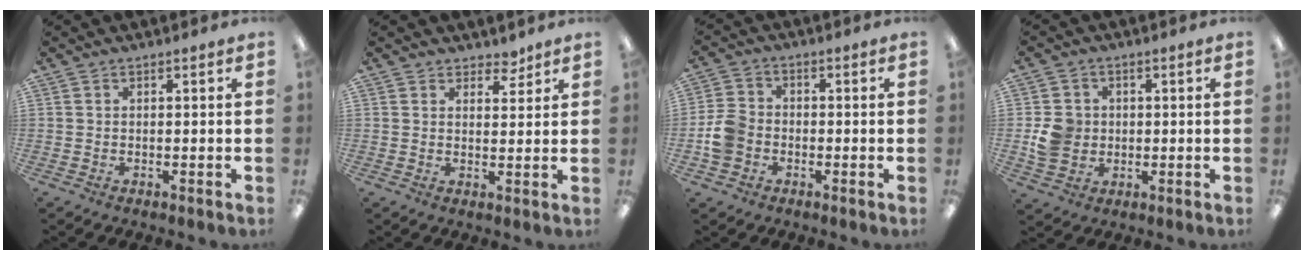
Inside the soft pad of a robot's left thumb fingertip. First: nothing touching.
{"total": 3.7, "force": [3.1, 1.9, 0.5], "torque": [0.008, -0.019, 0.055]}
{"total": 6.7, "force": [-1.9, 5.6, 3.3], "torque": [-0.067, 0.020, -0.032]}
{"total": 7.0, "force": [0.1, 6.5, 2.7], "torque": [-0.042, 0.011, 0.003]}